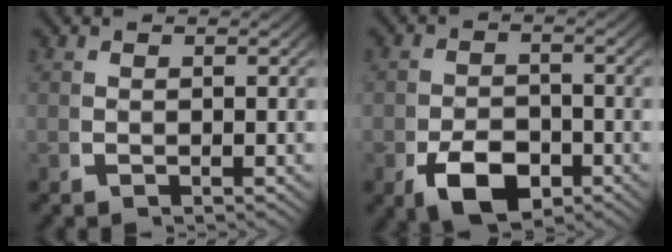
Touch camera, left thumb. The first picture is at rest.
{"total": 5.8, "force": [-2.3, 3.8, 3.8], "torque": [-0.068, -0.024, -0.032]}